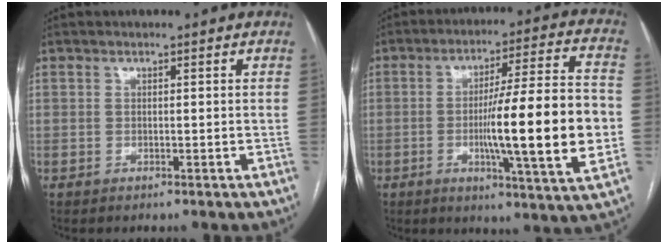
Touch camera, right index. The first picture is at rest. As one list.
[{"total": 19.1, "force": [-2.7, 0.5, 18.9], "torque": [-0.278, 0.000, -0.042]}]